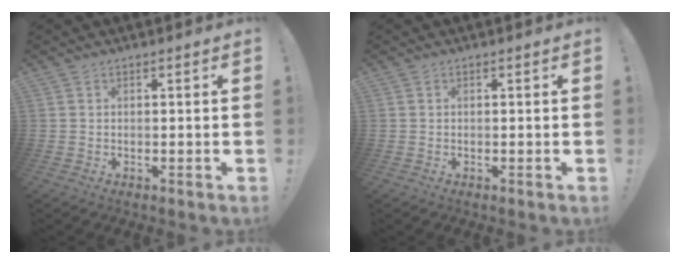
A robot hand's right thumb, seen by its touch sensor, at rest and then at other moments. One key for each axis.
{"total": 0.0}